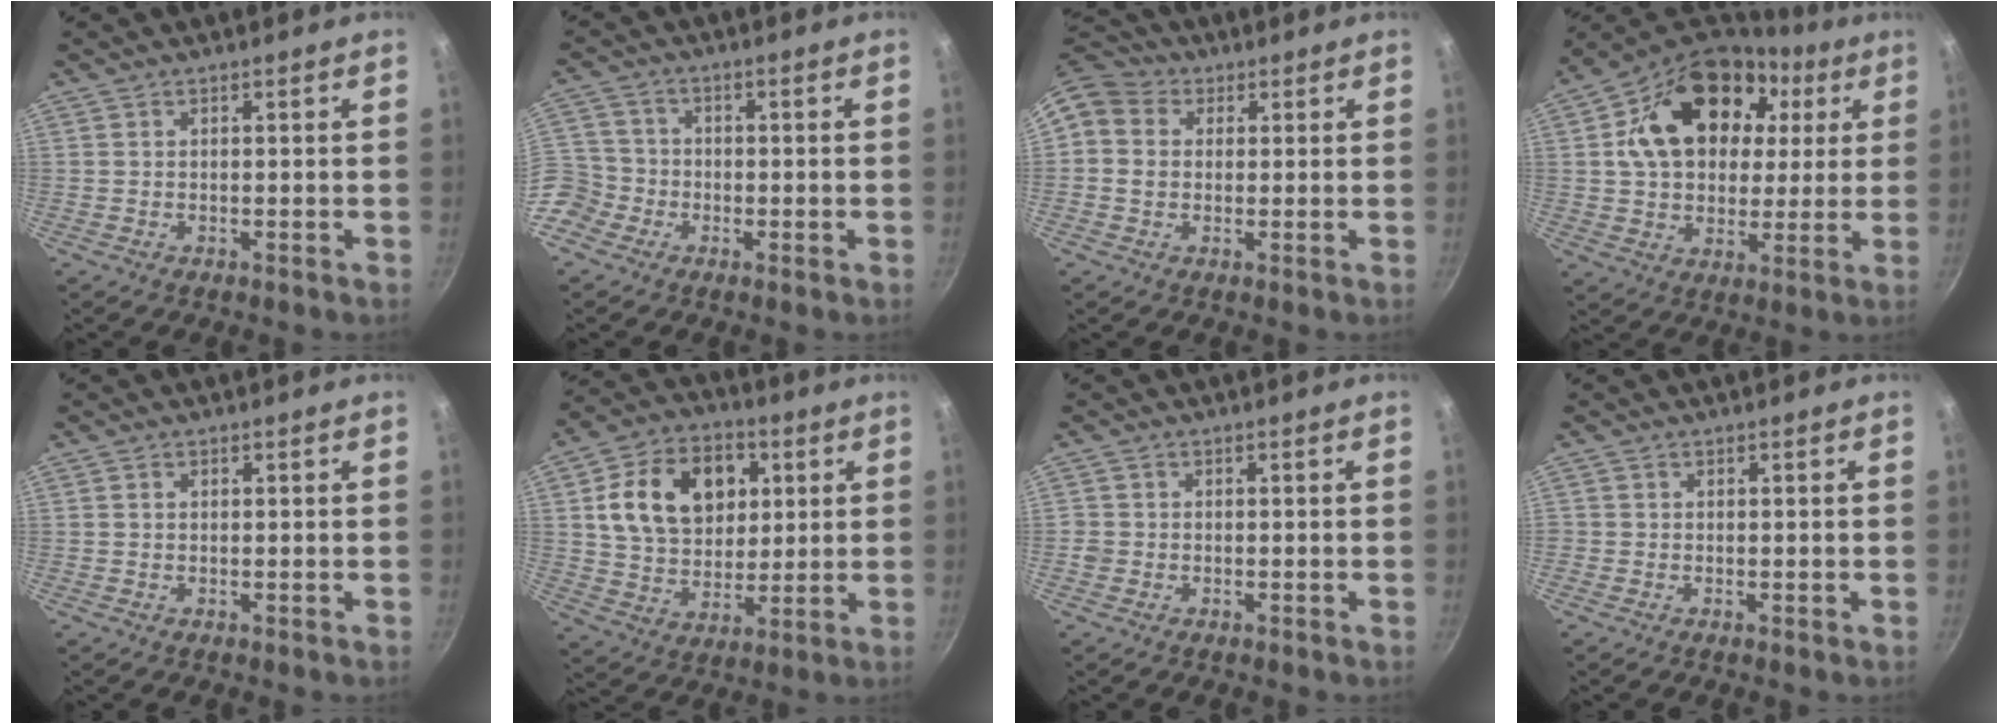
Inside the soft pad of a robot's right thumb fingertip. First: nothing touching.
{"total": 8.6, "force": [-3.4, 7.5, 2.4], "torque": [-0.026, 0.039, -0.077]}
{"total": 7.8, "force": [1.6, 6.6, 3.7], "torque": [-0.051, 0.008, 0.010]}
{"total": 23.2, "force": [6.2, 16.5, 15.0], "torque": [-0.237, 0.020, 0.100]}
{"total": 0.7, "force": [0.1, 0.6, 0.3], "torque": [-0.004, 0.004, 0.001]}
{"total": 18.0, "force": [4.5, 13.3, 11.3], "torque": [-0.164, 0.004, 0.073]}
{"total": 1.8, "force": [-0.5, 1.6, 0.5], "torque": [-0.006, 0.004, -0.011]}
{"total": 0.7, "force": [-0.2, 0.6, 0.2], "torque": [-0.002, 0.001, -0.006]}